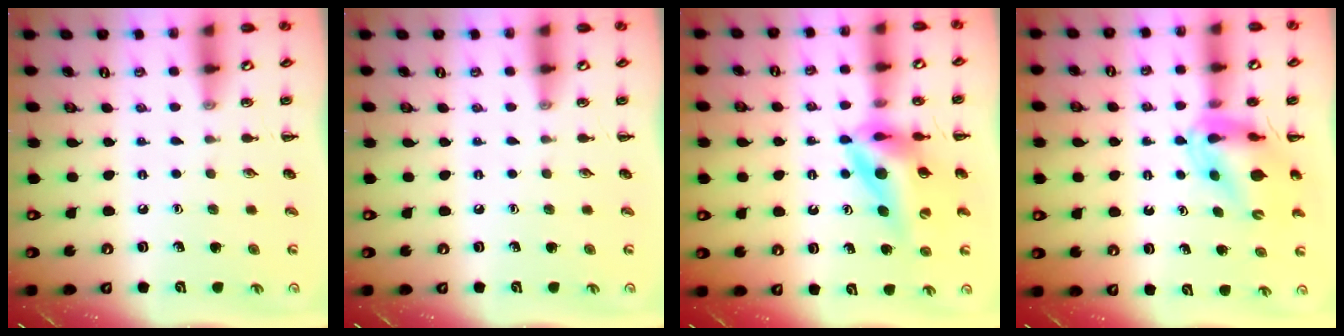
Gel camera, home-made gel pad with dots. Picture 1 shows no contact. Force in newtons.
{"total": 0.0}
{"total": 12.8, "press": 12.0, "slide": 4.2}
{"total": 11.2, "press": 10.6, "slide": 3.6}